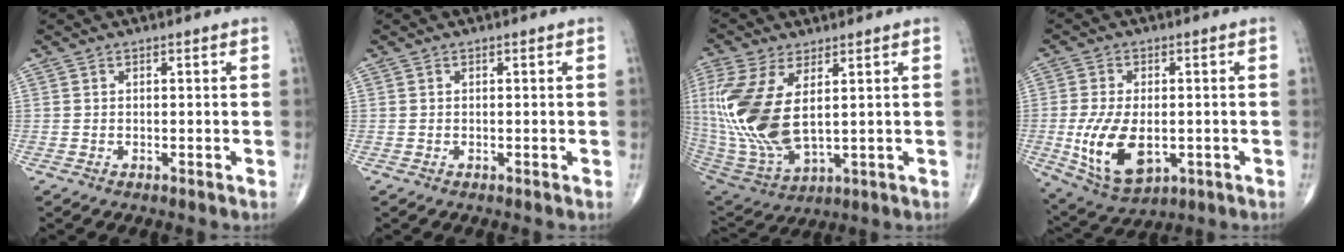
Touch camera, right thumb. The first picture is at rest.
{"total": 0.0}
{"total": 18.3, "force": [3.2, 8.9, 15.7], "torque": [-0.363, -0.022, 0.077]}
{"total": 12.8, "force": [-2.2, 7.2, 10.3], "torque": [-0.189, -0.011, -0.024]}